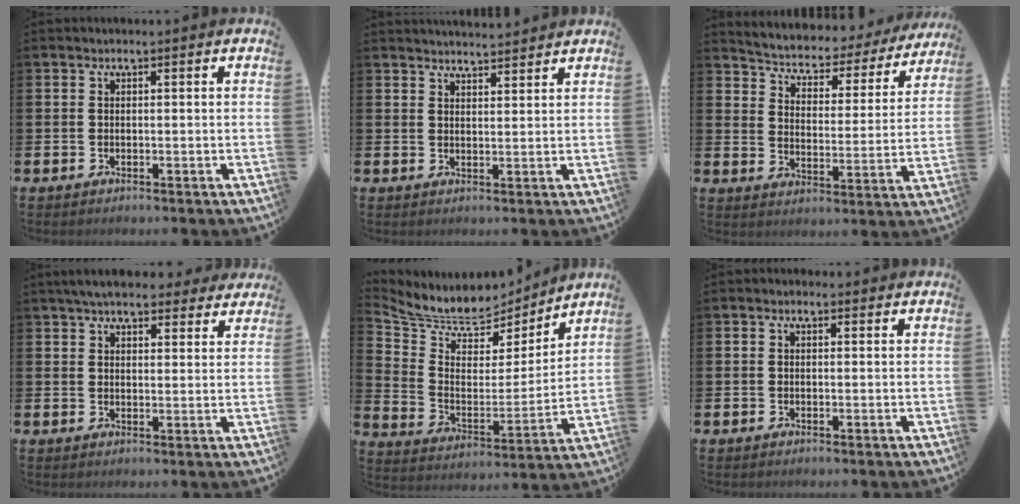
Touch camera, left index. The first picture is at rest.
{"total": 3.1, "force": [3.1, 0.1, -0.3], "torque": [-0.002, -0.018, 0.057]}
{"total": 3.9, "force": [3.6, 1.3, 0.5], "torque": [-0.040, -0.035, 0.052]}
{"total": 5.7, "force": [5.2, 1.6, 1.9], "torque": [-0.043, -0.016, 0.093]}
{"total": 7.7, "force": [7.2, 2.6, 0.9], "torque": [-0.070, -0.056, 0.126]}
{"total": 0.7, "force": [0.1, 0.5, 0.4], "torque": [-0.008, 0.007, 0.000]}